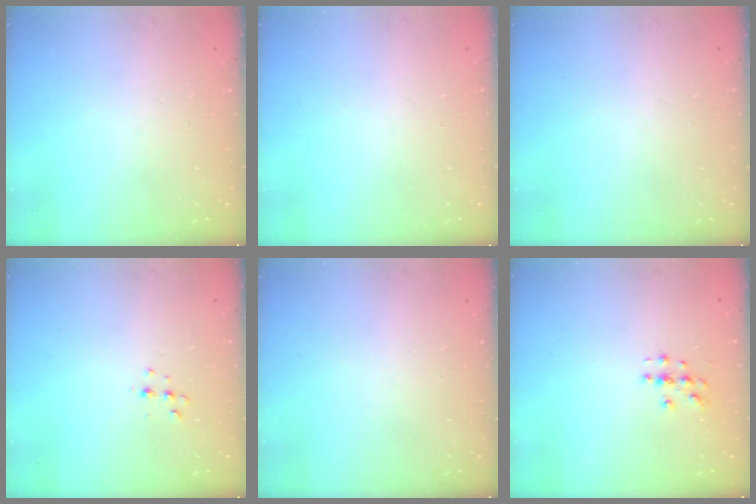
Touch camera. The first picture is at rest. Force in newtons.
{"total": 0.0}
{"total": 0.0}
{"total": 4.3, "press": 4.2, "slide": 0.8}
{"total": 0.0}
{"total": 2.8, "press": 2.8, "slide": 0.3}